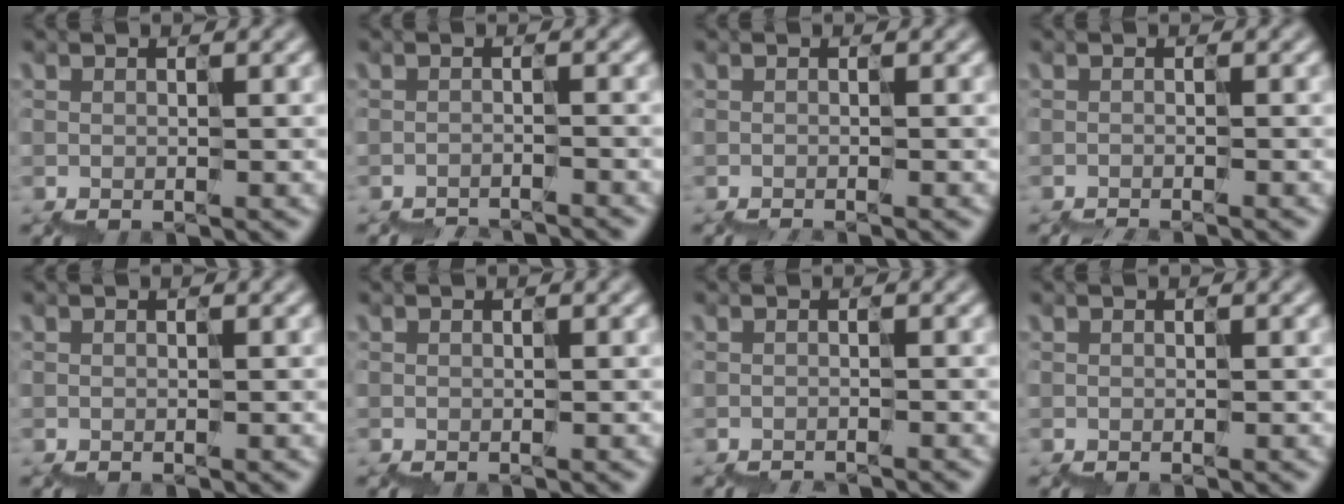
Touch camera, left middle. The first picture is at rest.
{"total": 2.9, "force": [-2.9, -0.3, -0.5], "torque": [0.004, -0.014, -0.037]}
{"total": 0.6, "force": [-0.6, -0.2, -0.1], "torque": [-0.001, -0.011, -0.010]}
{"total": 1.0, "force": [-1.0, -0.2, -0.3], "torque": [0.002, -0.015, -0.019]}
{"total": 0.0}
{"total": 0.0}
{"total": 1.2, "force": [-1.1, -0.1, -0.2], "torque": [0.007, -0.015, -0.013]}
{"total": 0.0}